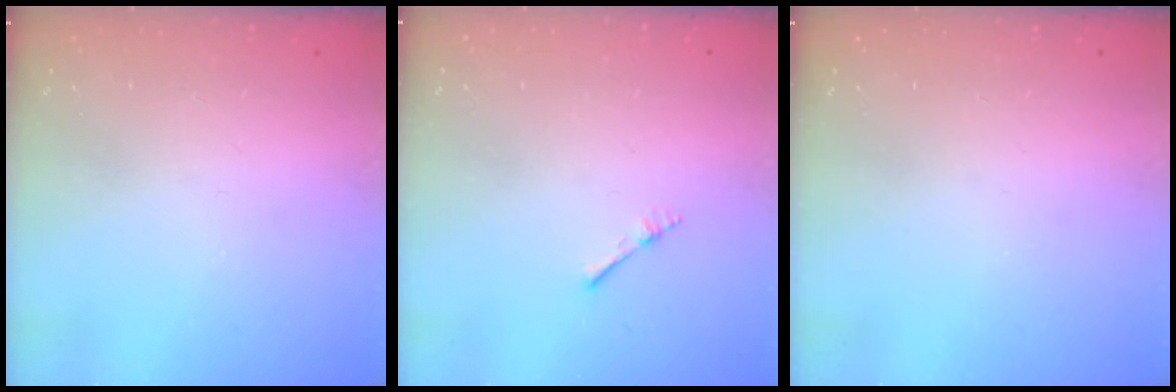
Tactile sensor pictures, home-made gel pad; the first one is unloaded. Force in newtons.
{"total": 2.2, "press": 2.2, "slide": 0.3}
{"total": 0.0}